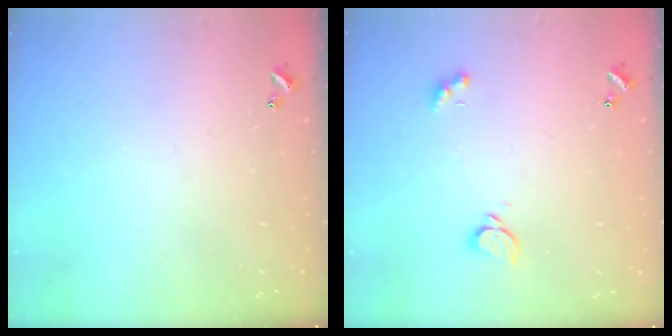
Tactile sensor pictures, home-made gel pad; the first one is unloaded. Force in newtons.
{"total": 2.1, "press": 1.9, "slide": 0.9}